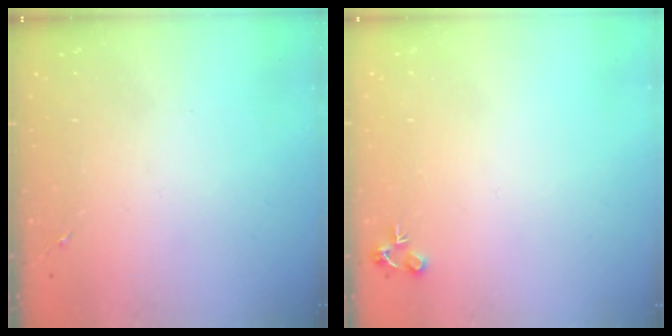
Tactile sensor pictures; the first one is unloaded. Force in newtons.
{"total": 4.7, "press": 4.7, "slide": 0.2}